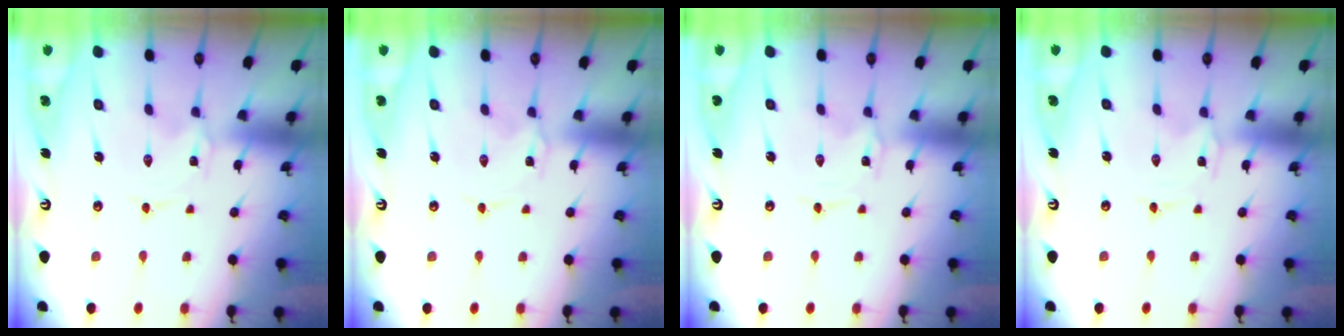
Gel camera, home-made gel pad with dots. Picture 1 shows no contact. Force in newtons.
{"total": 0.8, "press": 0.8, "slide": 0.2}
{"total": 0.7, "press": 0.7, "slide": 0.2}
{"total": 0.0}